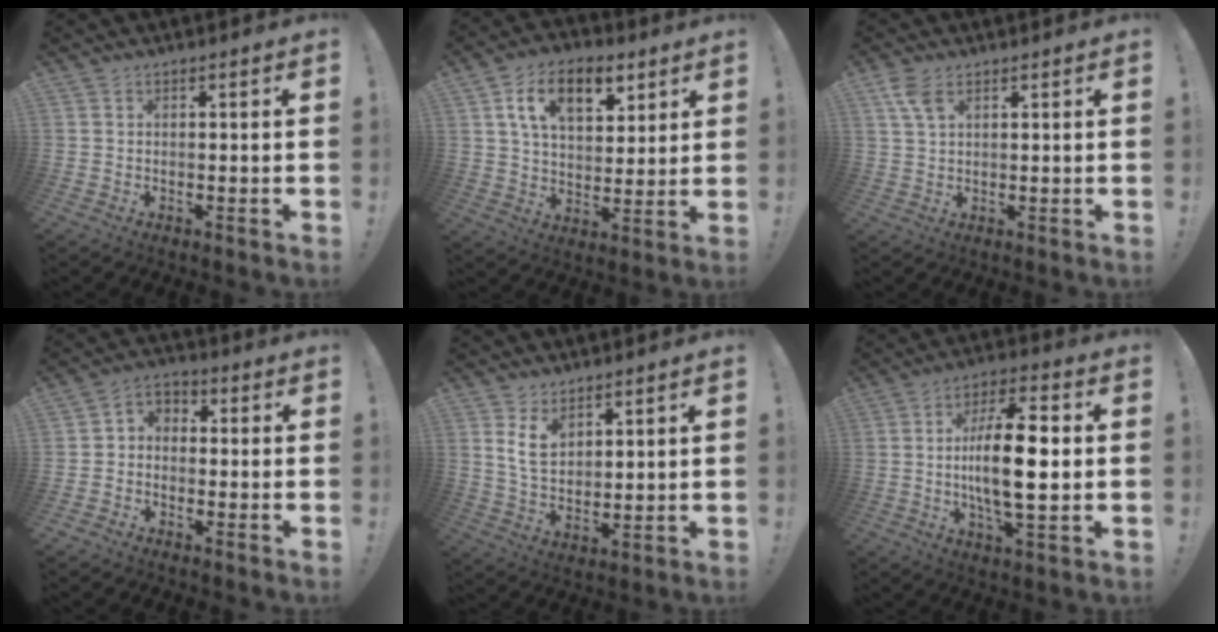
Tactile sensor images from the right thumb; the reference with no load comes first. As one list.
[{"total": 15.1, "force": [6.9, 8.8, 10.2], "torque": [-0.164, -0.013, 0.123]}, {"total": 5.0, "force": [2.6, 2.4, 3.6], "torque": [-0.065, -0.008, 0.050]}, {"total": 4.6, "force": [-2.8, 3.2, 1.7], "torque": [-0.029, 0.021, -0.053]}, {"total": 8.2, "force": [5.1, 4.9, 4.2], "torque": [-0.078, -0.027, 0.099]}, {"total": 16.5, "force": [-0.5, 5.3, 15.6], "torque": [-0.284, 0.000, -0.021]}]